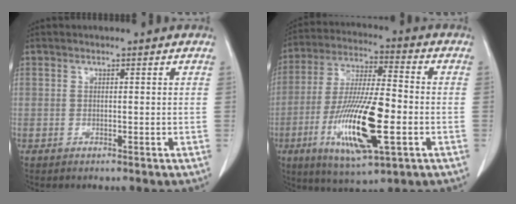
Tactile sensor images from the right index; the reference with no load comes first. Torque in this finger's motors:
{"motor_torque": [2.14, 0.00, 0.50, 0.21]}